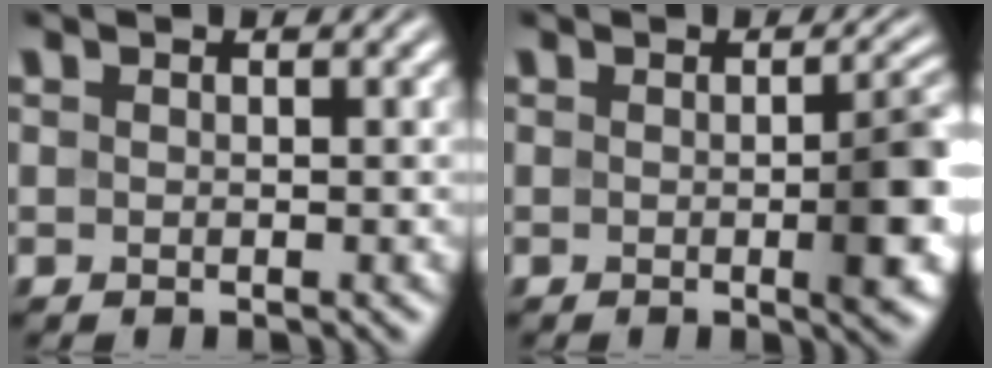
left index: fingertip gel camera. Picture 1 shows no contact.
{"total": 4.3, "force": [-0.5, 0.9, 4.2], "torque": [-0.053, -0.002, -0.006]}